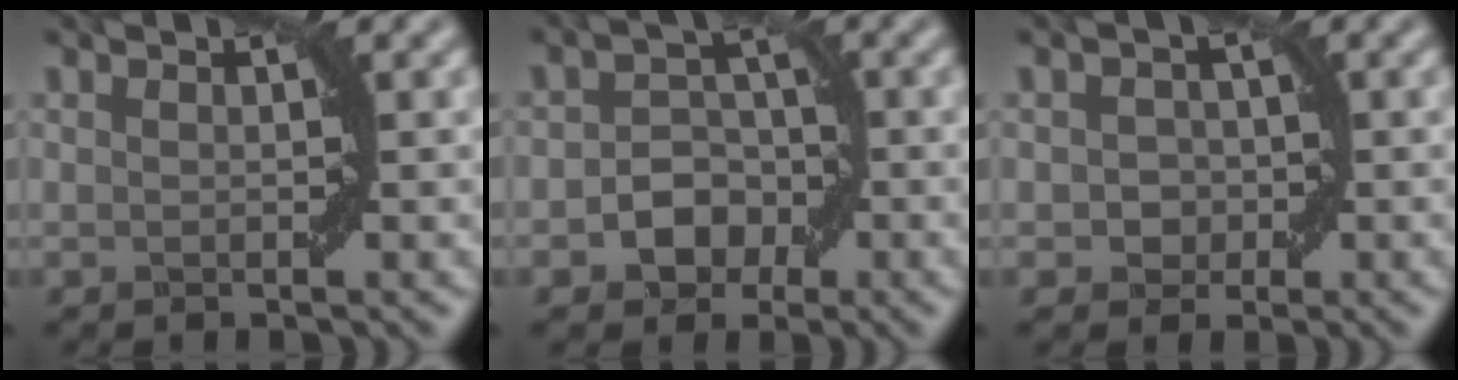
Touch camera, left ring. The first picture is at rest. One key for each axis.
{"total": 3.5, "fx": -1.3, "fy": 2.7, "fz": 1.7, "tx": -0.008, "ty": 0.007, "tz": -0.024}
{"total": 1.8, "fx": -0.2, "fy": 1.7, "fz": 0.7, "tx": -0.005, "ty": 0.000, "tz": -0.005}